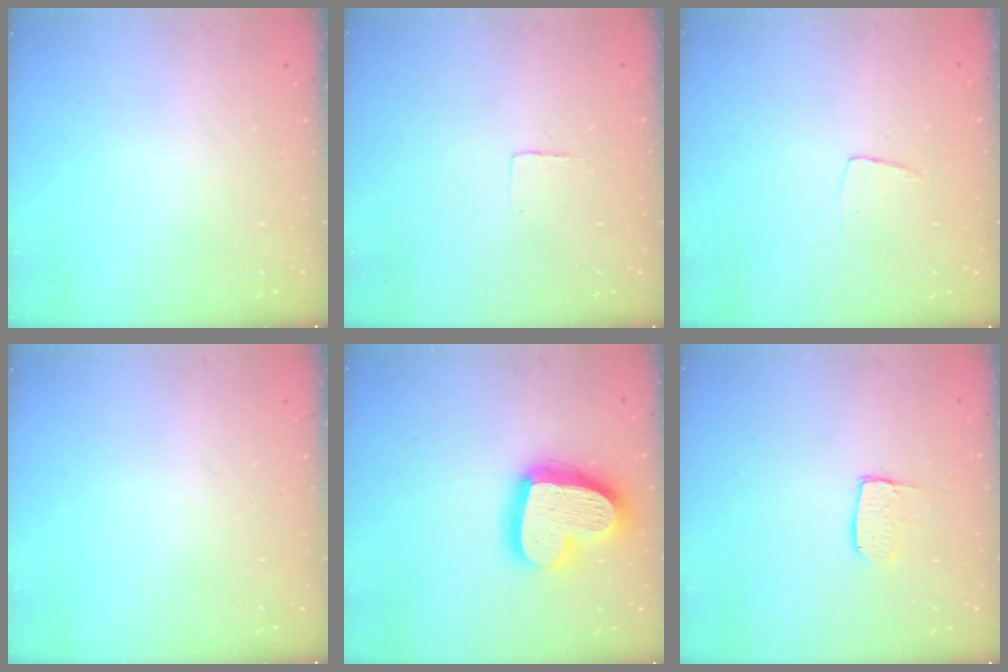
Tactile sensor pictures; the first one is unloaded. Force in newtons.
{"total": 2.3, "press": 2.3, "slide": 0.1}
{"total": 3.5, "press": 3.5, "slide": 0.3}
{"total": 0.0}
{"total": 20.8, "press": 20.7, "slide": 1.9}
{"total": 5.8, "press": 5.8, "slide": 0.4}